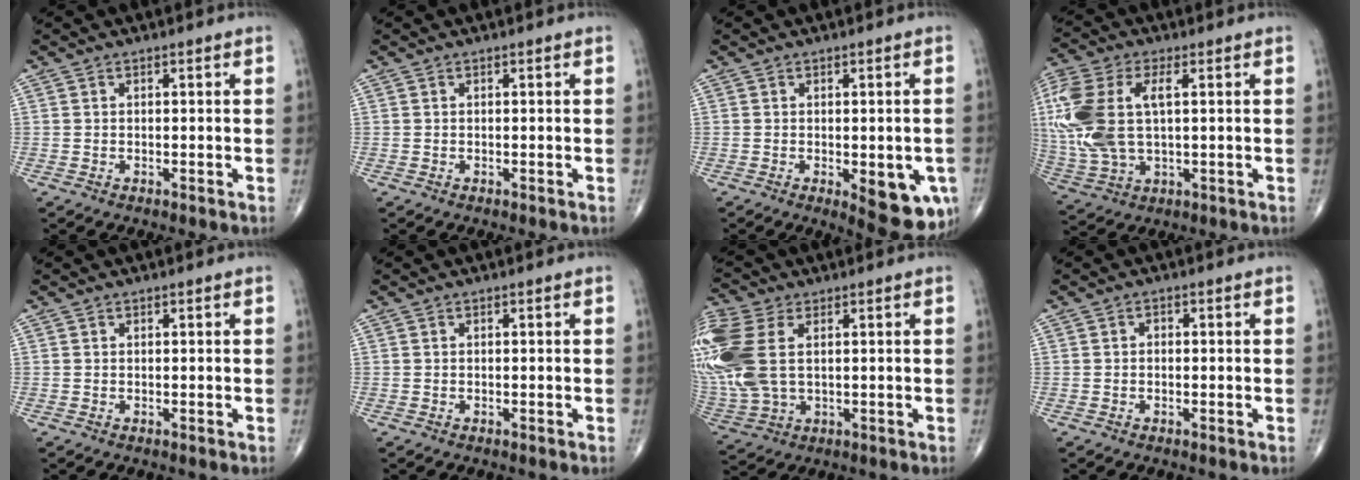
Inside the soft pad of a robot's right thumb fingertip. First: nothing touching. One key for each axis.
{"total": 0.0}
{"total": 10.0, "fx": -2.9, "fy": 4.0, "fz": 8.7, "tx": -0.085, "ty": -0.009, "tz": -0.027}
{"total": 17.7, "fx": 2.7, "fy": 9.3, "fz": 14.8, "tx": -0.364, "ty": 0.009, "tz": 0.053}
{"total": 0.0}
{"total": 0.0}
{"total": 19.0, "fx": 3.9, "fy": 11.8, "fz": 14.5, "tx": -0.391, "ty": 0.005, "tz": 0.083}
{"total": 0.8, "fx": -0.1, "fy": 0.6, "fz": 0.5, "tx": -0.002, "ty": 0.003, "tz": -0.004}